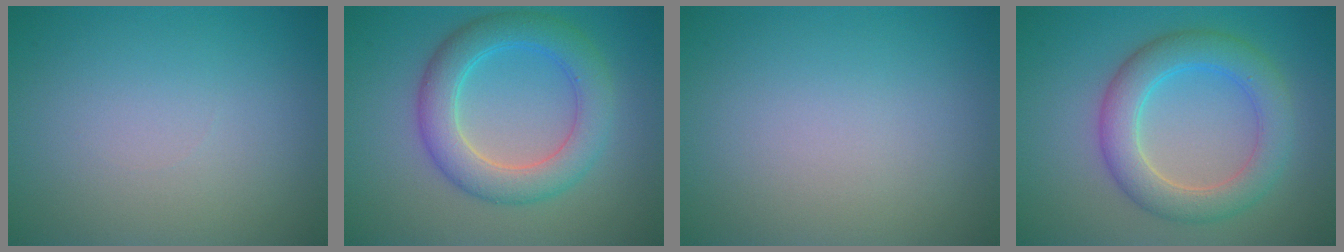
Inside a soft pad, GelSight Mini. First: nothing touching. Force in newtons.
{"total": 5.4, "press": 5.4, "slide": 0.1}
{"total": 0.0}
{"total": 5.2, "press": 5.2, "slide": 0.0}